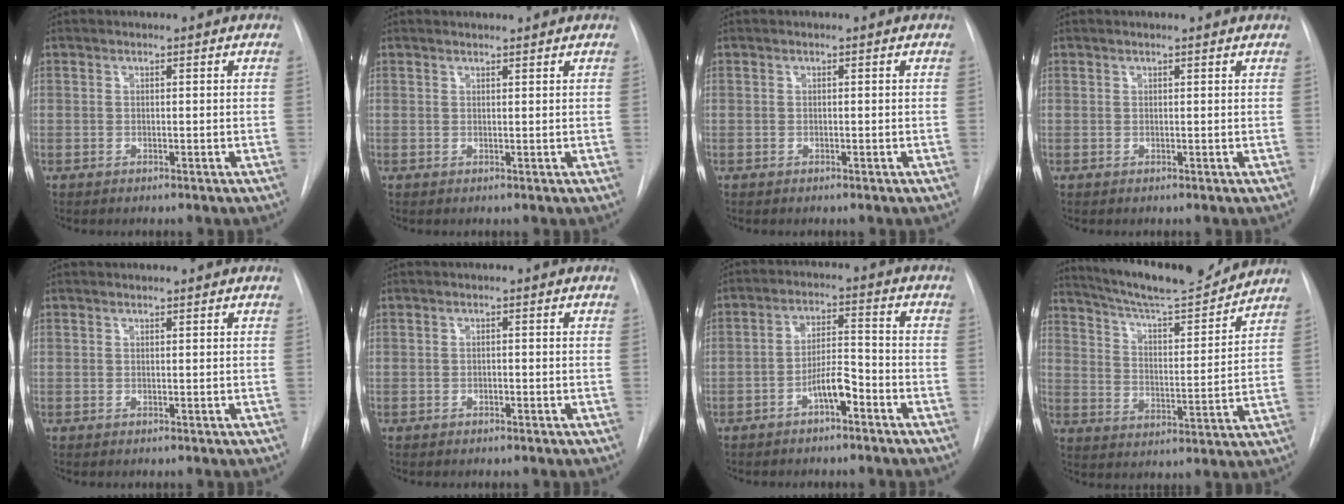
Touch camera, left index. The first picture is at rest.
{"total": 0.5, "force": [0.5, -0.1, 0.1], "torque": [-0.003, 0.010, 0.007]}
{"total": 0.0}
{"total": 0.6, "force": [0.5, -0.1, 0.4], "torque": [-0.008, 0.012, -0.002]}
{"total": 0.7, "force": [-0.7, -0.3, -0.1], "torque": [0.001, 0.007, -0.007]}
{"total": 2.0, "force": [-2.0, 0.1, 0.0], "torque": [0.001, -0.002, -0.031]}
{"total": 5.8, "force": [-4.5, 0.9, 3.6], "torque": [-0.068, 0.011, -0.074]}
{"total": 15.3, "force": [14.0, 1.4, 6.0], "torque": [-0.105, -0.010, 0.215]}